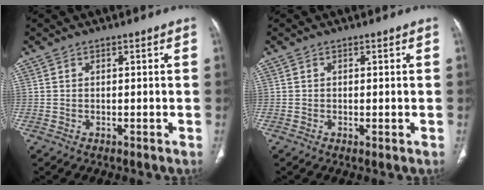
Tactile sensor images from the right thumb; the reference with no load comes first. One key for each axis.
{"total": 0.6, "fx": -0.1, "fy": 0.2, "fz": 0.6, "tx": -0.015, "ty": -0.004, "tz": -0.003}